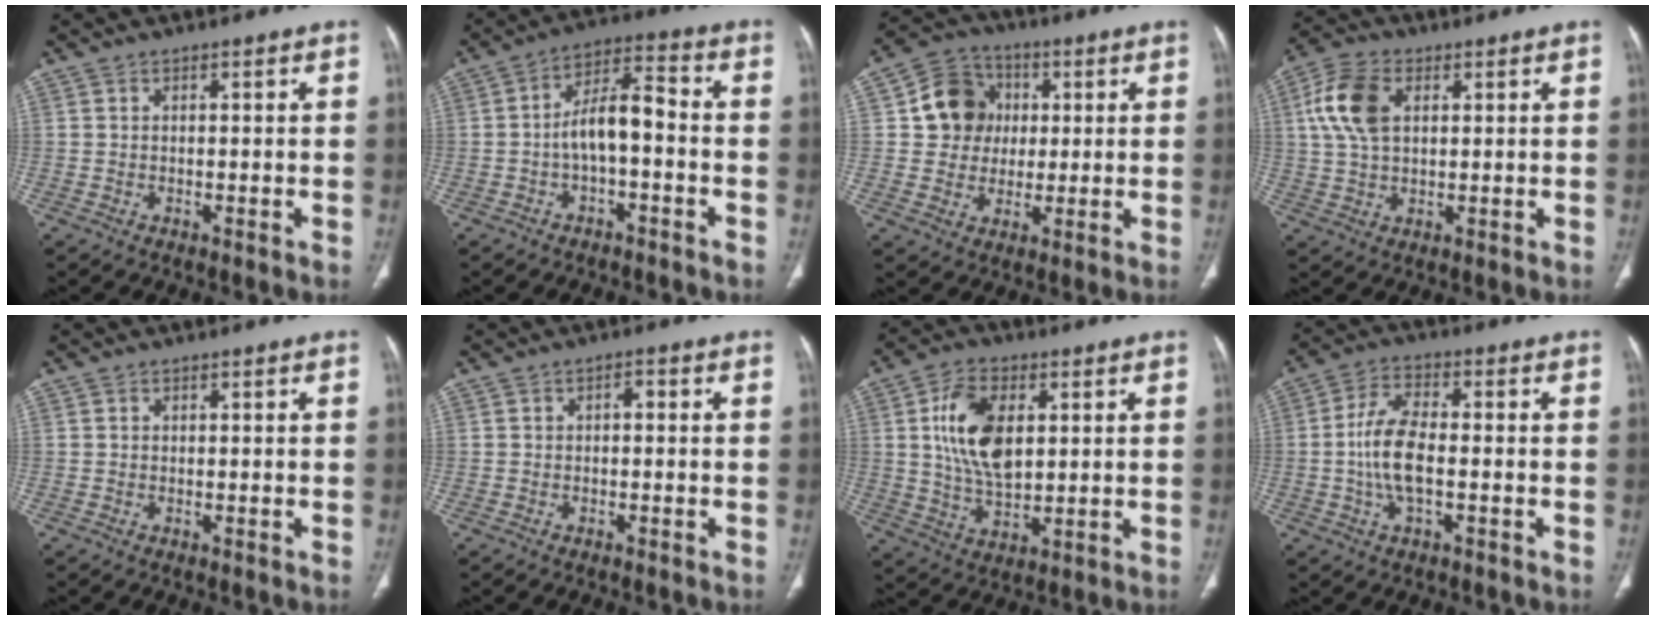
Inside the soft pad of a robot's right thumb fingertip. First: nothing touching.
{"total": 8.3, "force": [-1.7, 3.6, 7.2], "torque": [-0.124, 0.045, -0.037]}
{"total": 10.8, "force": [1.9, 9.7, 4.3], "torque": [-0.037, 0.006, 0.028]}
{"total": 10.0, "force": [2.7, 6.2, 7.4], "torque": [-0.153, 0.011, 0.050]}
{"total": 0.0}
{"total": 1.5, "force": [0.0, 0.9, 1.2], "torque": [-0.013, 0.006, -0.006]}
{"total": 12.9, "force": [2.4, 7.2, 10.4], "torque": [-0.187, -0.005, 0.045]}
{"total": 9.1, "force": [-1.1, 4.1, 8.1], "torque": [-0.168, 0.015, -0.026]}